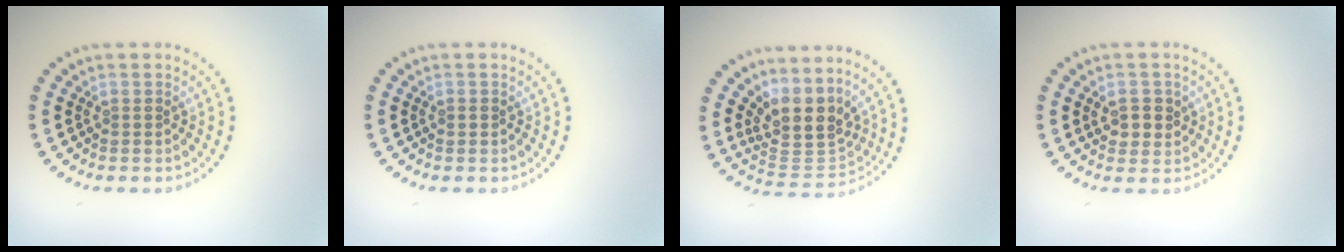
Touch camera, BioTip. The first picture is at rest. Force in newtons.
{"total": 0.8, "press": 0.8, "slide": 0.2}
{"total": 4.3, "press": 3.5, "slide": 2.6}
{"total": 2.4, "press": 2.3, "slide": 0.6}